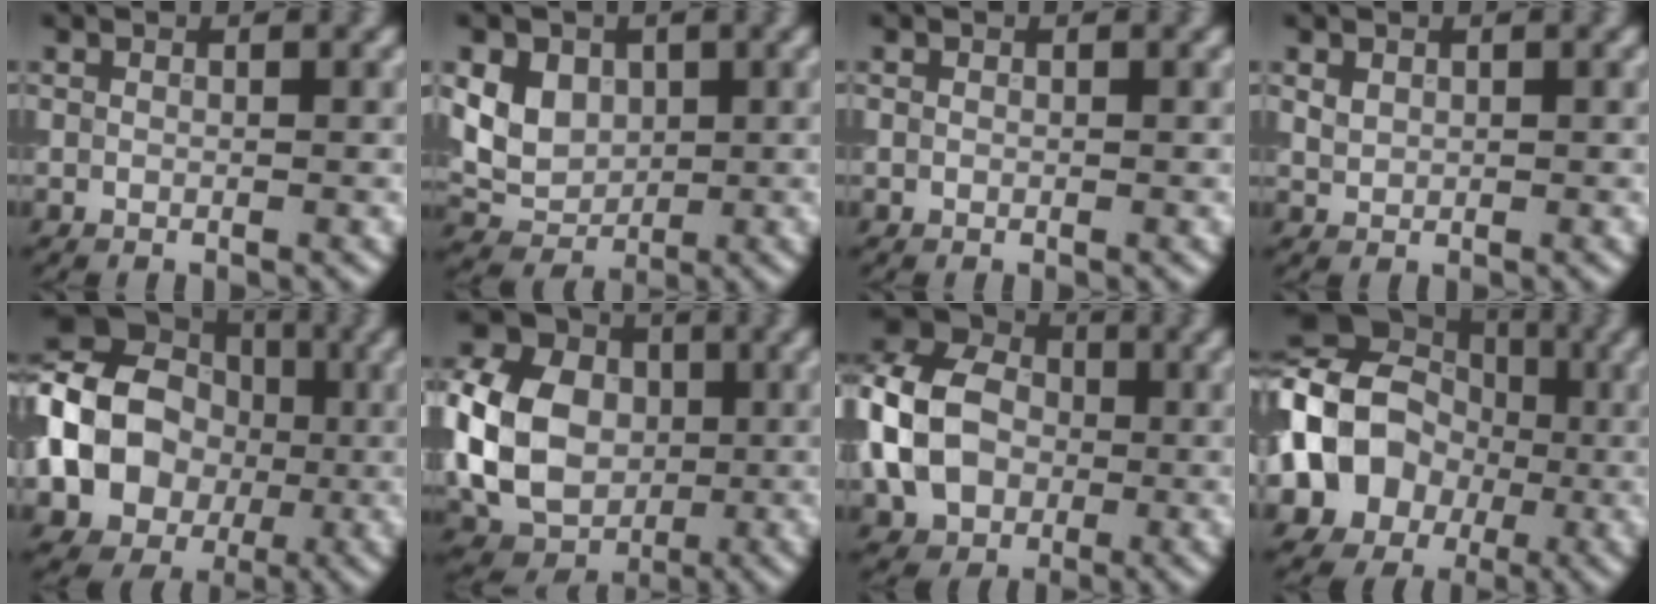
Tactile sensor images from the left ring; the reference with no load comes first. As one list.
[{"total": 4.4, "force": [1.0, 3.6, 2.3], "torque": [-0.046, -0.003, 0.016]}, {"total": 0.0}, {"total": 1.0, "force": [0.5, 0.7, 0.4], "torque": [-0.009, -0.001, 0.013]}, {"total": 15.6, "force": [-1.1, 13.1, 8.4], "torque": [-0.167, 0.002, -0.047]}, {"total": 11.5, "force": [-0.3, 9.0, 7.1], "torque": [-0.171, 0.001, -0.014]}, {"total": 9.4, "force": [-0.9, 7.4, 5.7], "torque": [-0.128, 0.005, -0.028]}, {"total": 10.4, "force": [-0.9, 8.6, 5.8], "torque": [-0.099, -0.007, -0.035]}]